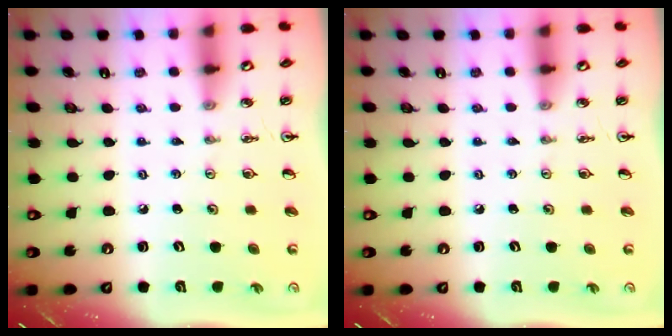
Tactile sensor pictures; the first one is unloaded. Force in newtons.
{"total": 0.0}